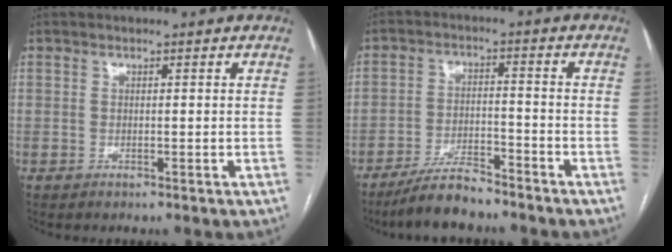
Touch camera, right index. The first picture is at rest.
{"total": 7.0, "force": [-6.2, 1.4, 3.0], "torque": [-0.058, -0.012, -0.112]}